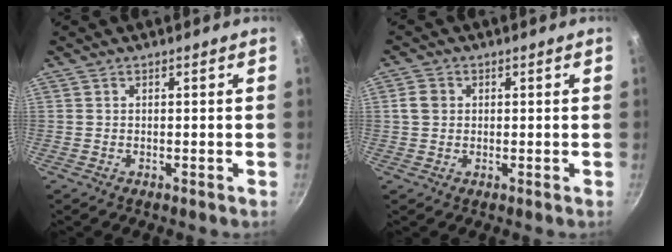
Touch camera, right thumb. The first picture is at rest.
{"total": 2.9, "force": [0.4, 2.5, 1.5], "torque": [-0.017, 0.006, 0.003]}